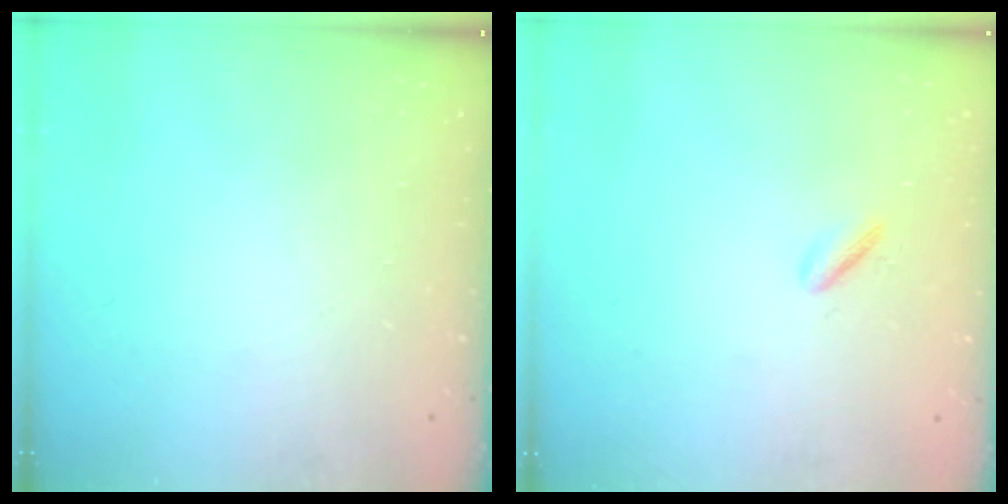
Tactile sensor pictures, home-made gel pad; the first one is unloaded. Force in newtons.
{"total": 2.1, "press": 1.9, "slide": 0.8}